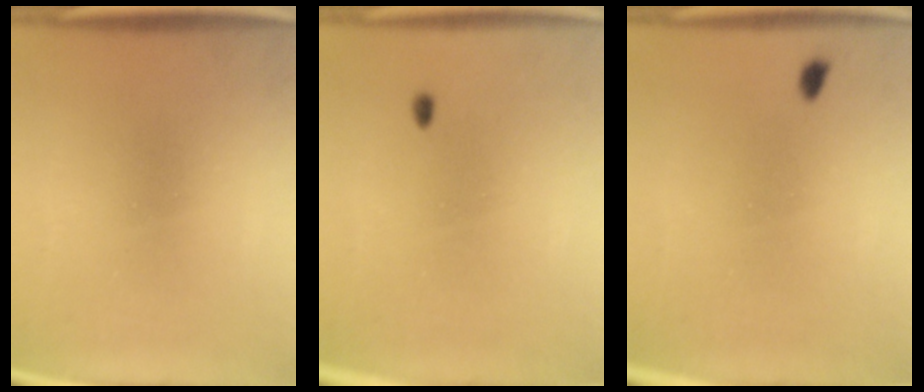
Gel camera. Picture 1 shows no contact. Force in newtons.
{"total": 0.7}
{"total": 0.7}